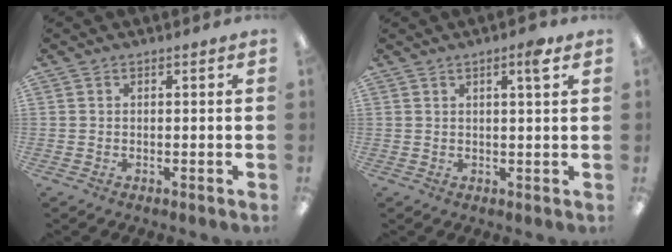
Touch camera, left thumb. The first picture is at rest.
{"total": 3.7, "force": [2.2, 0.4, 2.9], "torque": [-0.048, -0.005, 0.032]}